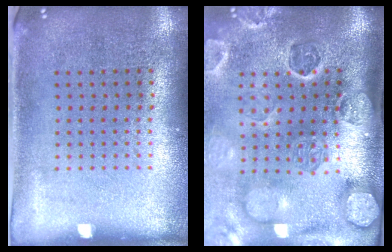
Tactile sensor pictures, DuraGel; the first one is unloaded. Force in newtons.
{"total": 4.5, "press": 3.6, "slide": 2.8}